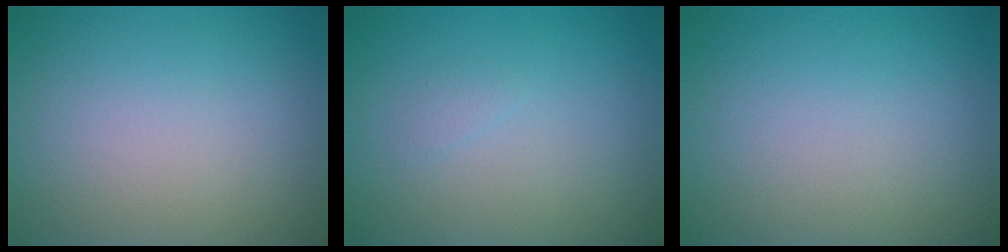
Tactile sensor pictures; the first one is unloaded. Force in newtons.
{"total": 0.5, "press": 0.5, "slide": 0.0}
{"total": 0.0}